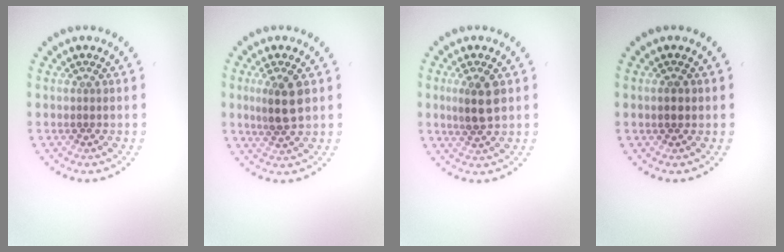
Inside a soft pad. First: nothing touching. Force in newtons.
{"total": 3.4, "press": 3.2, "slide": 1.1}
{"total": 2.7, "press": 2.6, "slide": 0.9}
{"total": 1.1, "press": 1.1, "slide": 0.1}